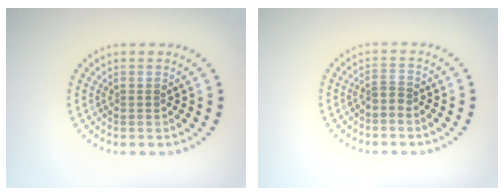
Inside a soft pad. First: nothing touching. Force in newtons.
{"total": 1.1, "press": 0.7, "slide": 0.9}